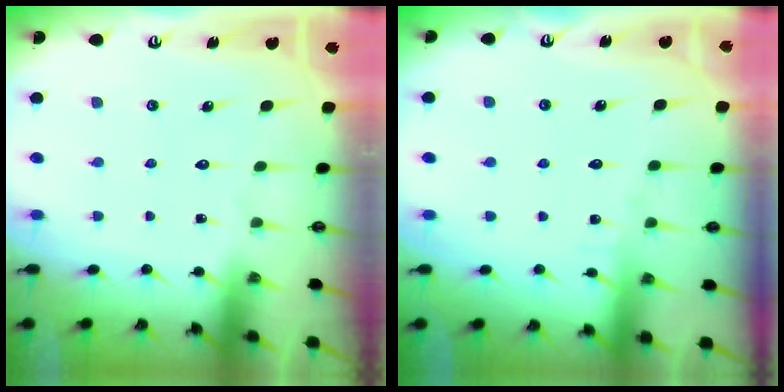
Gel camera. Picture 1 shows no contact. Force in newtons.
{"total": 3.9, "press": 3.9, "slide": 0.4}